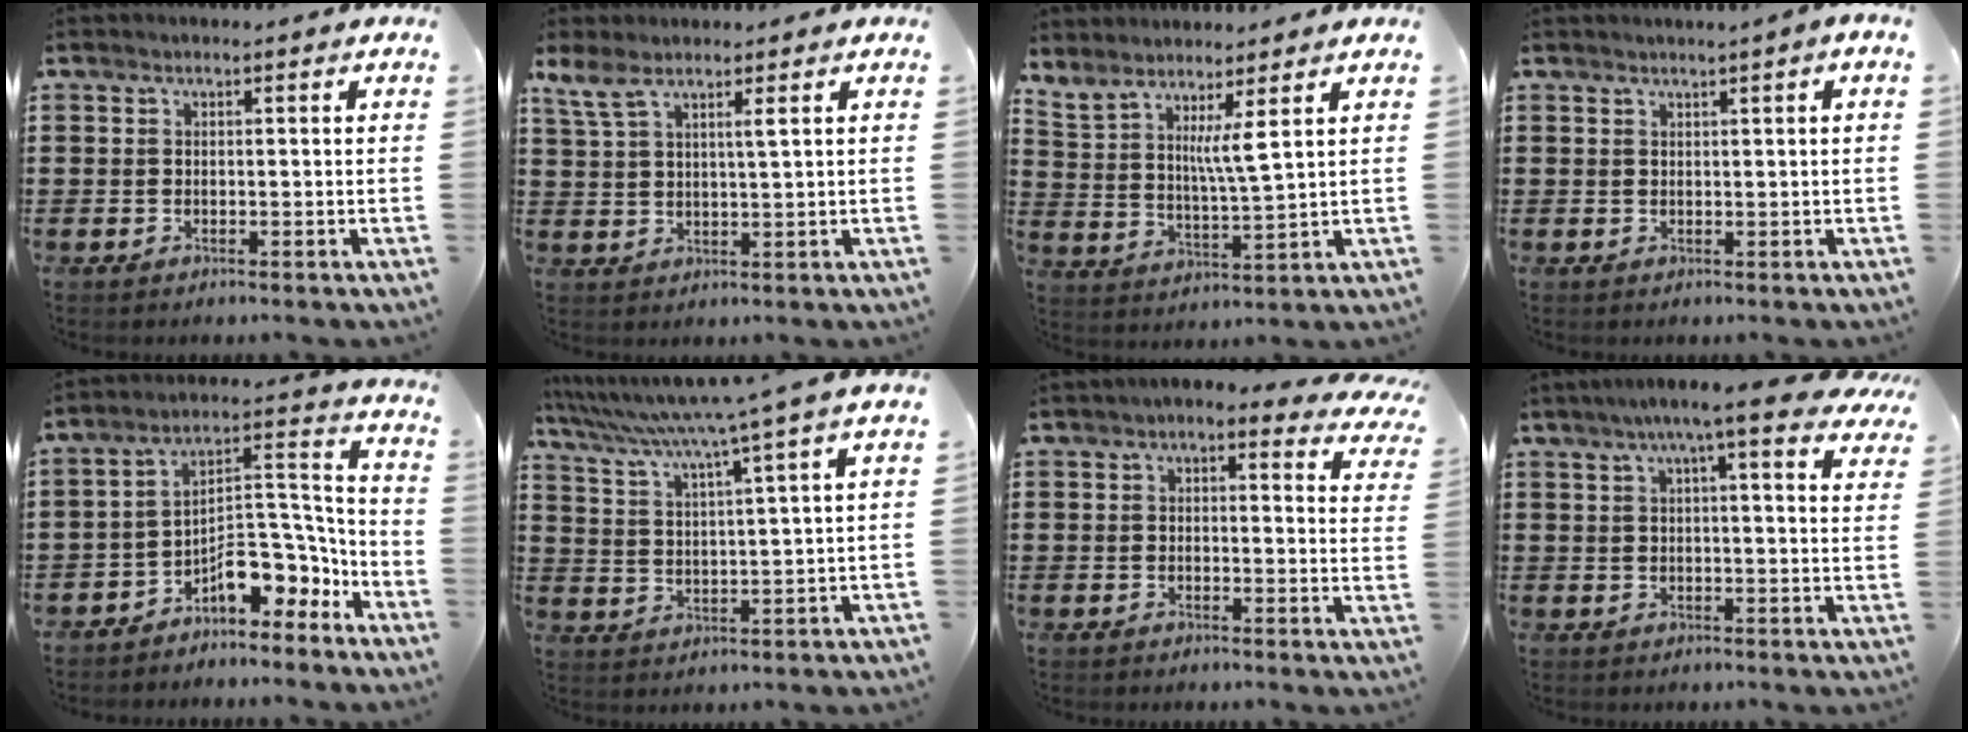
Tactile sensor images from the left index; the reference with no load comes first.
{"total": 3.8, "force": [2.5, 0.8, 2.8], "torque": [-0.065, 0.001, 0.044]}
{"total": 5.6, "force": [3.9, -0.3, 4.0], "torque": [-0.091, -0.025, 0.066]}
{"total": 1.1, "force": [0.9, -0.2, 0.5], "torque": [-0.009, -0.001, 0.018]}
{"total": 8.3, "force": [-6.1, 3.6, 4.3], "torque": [-0.068, 0.011, -0.117]}
{"total": 5.7, "force": [4.4, -1.6, 3.2], "torque": [-0.082, -0.040, 0.065]}
{"total": 3.6, "force": [2.9, 0.9, 2.0], "torque": [-0.039, -0.007, 0.049]}
{"total": 8.1, "force": [6.0, 0.6, 5.3], "torque": [-0.096, -0.014, 0.100]}